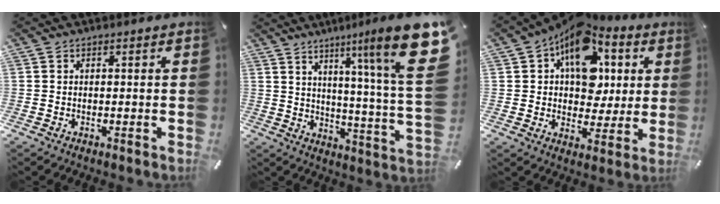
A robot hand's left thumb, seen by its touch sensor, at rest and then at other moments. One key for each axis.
{"total": 20.1, "fx": 9.5, "fy": 2.6, "fz": 17.5, "tx": -0.243, "ty": -0.081, "tz": 0.133}
{"total": 15.4, "fx": 6.3, "fy": 10.7, "fz": 9.0, "tx": -0.139, "ty": -0.040, "tz": 0.117}